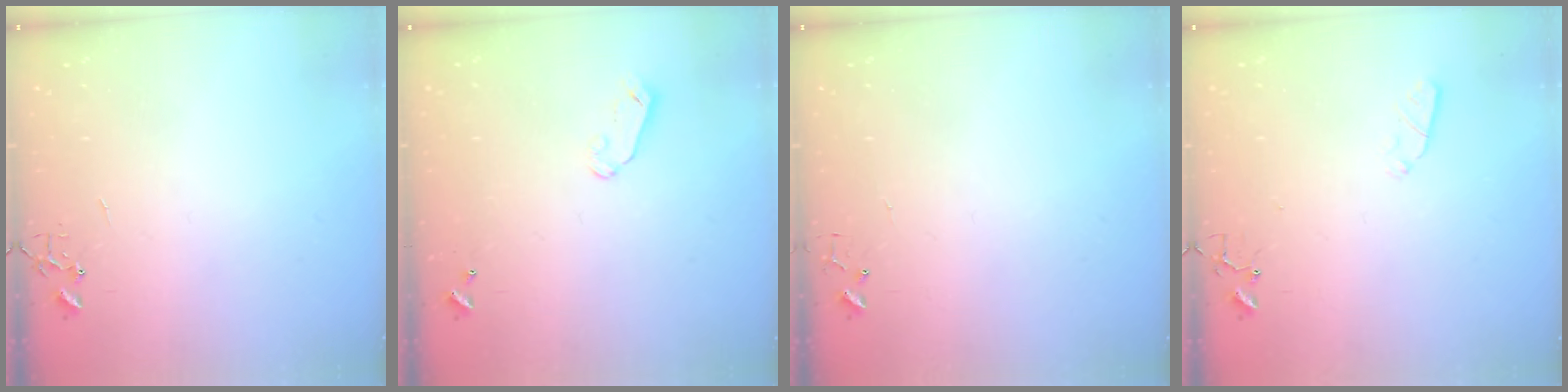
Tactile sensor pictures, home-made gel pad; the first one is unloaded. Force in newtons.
{"total": 4.1, "press": 4.0, "slide": 0.4}
{"total": 3.8, "press": 3.8, "slide": 0.3}
{"total": 2.9, "press": 2.8, "slide": 0.5}